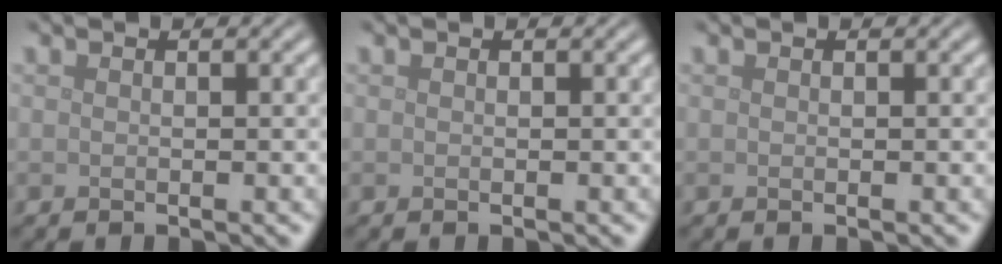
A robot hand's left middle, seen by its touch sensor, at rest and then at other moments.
{"total": 0.0}
{"total": 0.0}